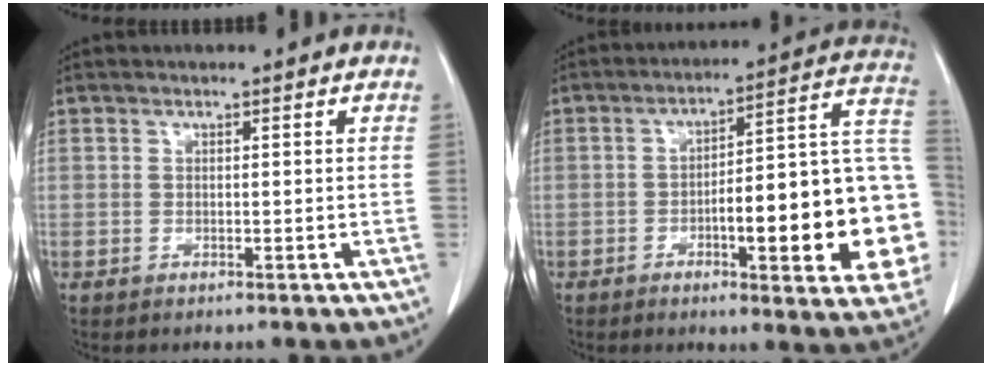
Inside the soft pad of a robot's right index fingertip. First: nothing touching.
{"total": 22.4, "force": [-4.7, 4.1, 21.5], "torque": [-0.204, 0.030, -0.053]}